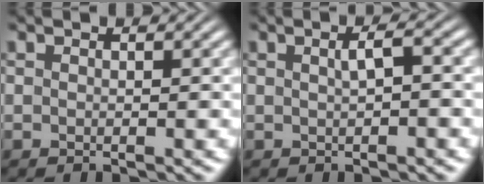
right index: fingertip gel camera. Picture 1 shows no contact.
{"total": 1.6, "force": [-0.2, 0.3, 1.6], "torque": [-0.015, 0.005, -0.002]}